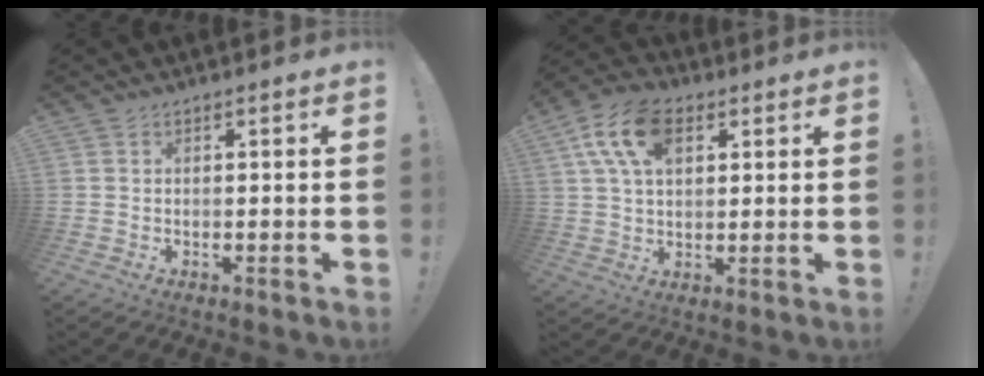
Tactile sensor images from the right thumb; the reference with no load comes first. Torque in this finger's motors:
{"motor_torque": [0.52, 0.96, 0.56, -0.29, 0.09]}